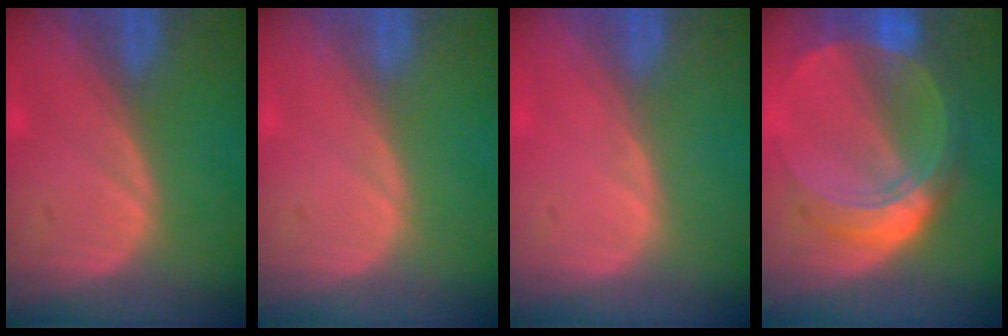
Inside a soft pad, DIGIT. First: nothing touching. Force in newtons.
{"total": 0.0}
{"total": 0.5, "press": 0.0, "slide": 0.5}
{"total": 8.6, "press": 8.6, "slide": 0.7}